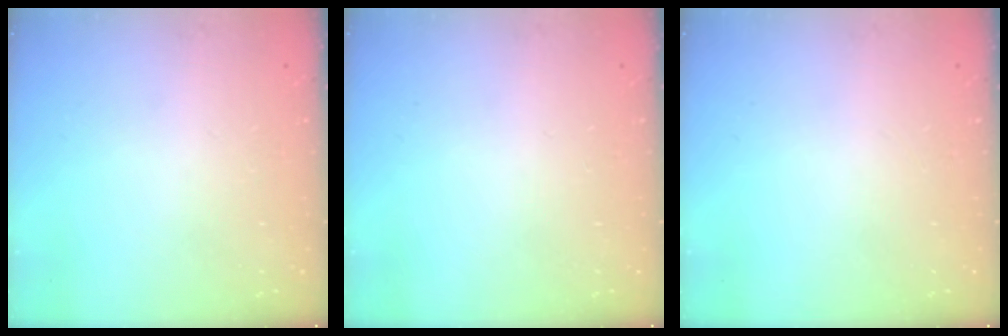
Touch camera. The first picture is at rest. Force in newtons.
{"total": 0.0}
{"total": 0.0}